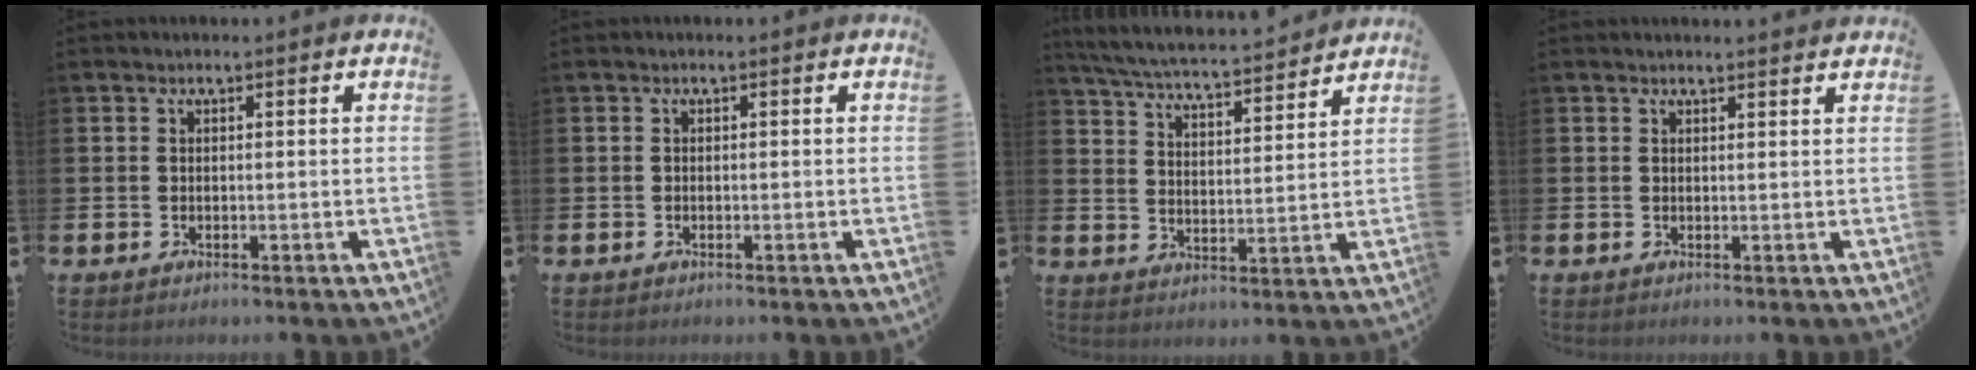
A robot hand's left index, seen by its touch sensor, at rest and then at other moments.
{"total": 0.0}
{"total": 5.6, "force": [5.4, 0.2, 1.3], "torque": [-0.046, -0.044, 0.091]}
{"total": 1.0, "force": [1.0, -0.1, 0.1], "torque": [0.012, -0.009, 0.016]}